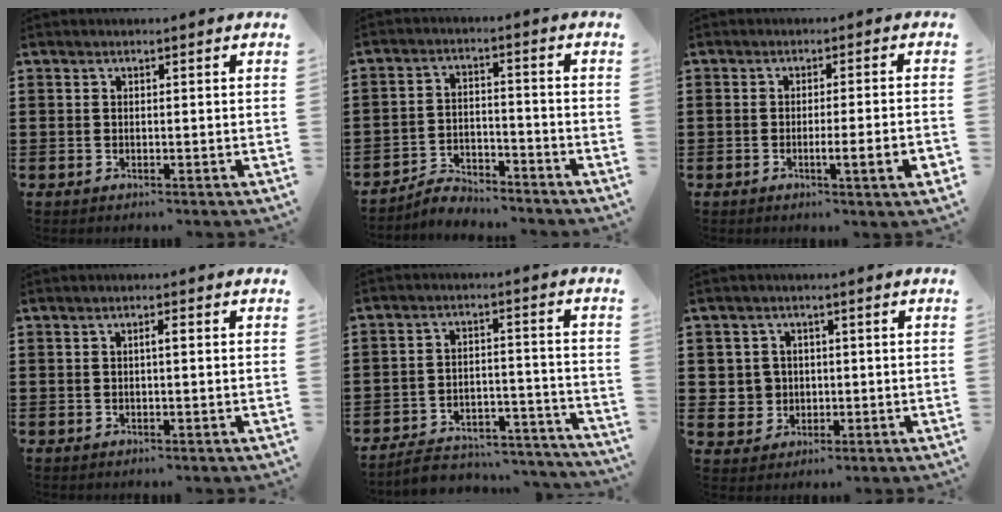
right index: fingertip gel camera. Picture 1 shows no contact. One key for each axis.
{"total": 4.3, "fx": -4.2, "fy": 0.8, "fz": 0.5, "tx": -0.012, "ty": 0.011, "tz": -0.086}
{"total": 3.8, "fx": -1.5, "fy": -0.1, "fz": 3.5, "tx": -0.054, "ty": -0.012, "tz": -0.024}
{"total": 1.0, "fx": 0.0, "fy": 0.1, "fz": 1.0, "tx": -0.018, "ty": 0.000, "tz": -0.001}
{"total": 5.2, "fx": -4.9, "fy": 1.3, "fz": 1.1, "tx": -0.019, "ty": 0.012, "tz": -0.097}
{"total": 3.6, "fx": 0.0, "fy": 3.6, "fz": 0.4, "tx": -0.028, "ty": 0.010, "tz": -0.002}